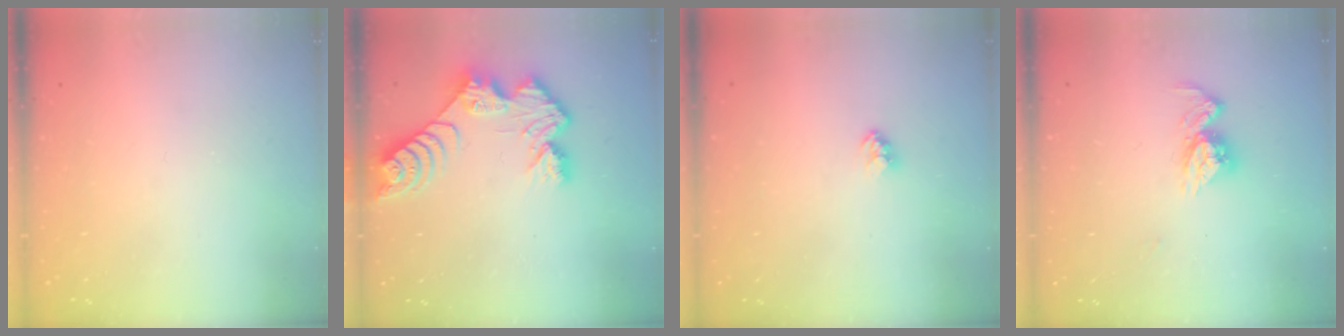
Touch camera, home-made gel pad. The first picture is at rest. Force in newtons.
{"total": 10.9, "press": 10.9, "slide": 0.8}
{"total": 2.3, "press": 2.3, "slide": 0.1}
{"total": 10.0, "press": 10.0, "slide": 0.8}